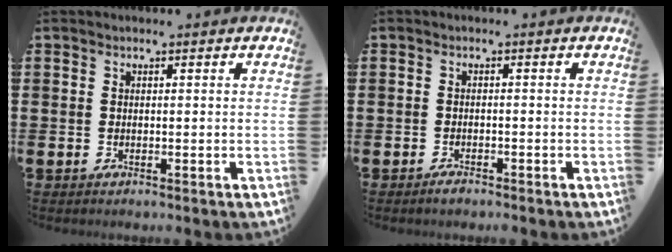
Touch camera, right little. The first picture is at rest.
{"total": 1.0, "force": [-0.9, 0.3, 0.4], "torque": [-0.009, -0.002, -0.017]}